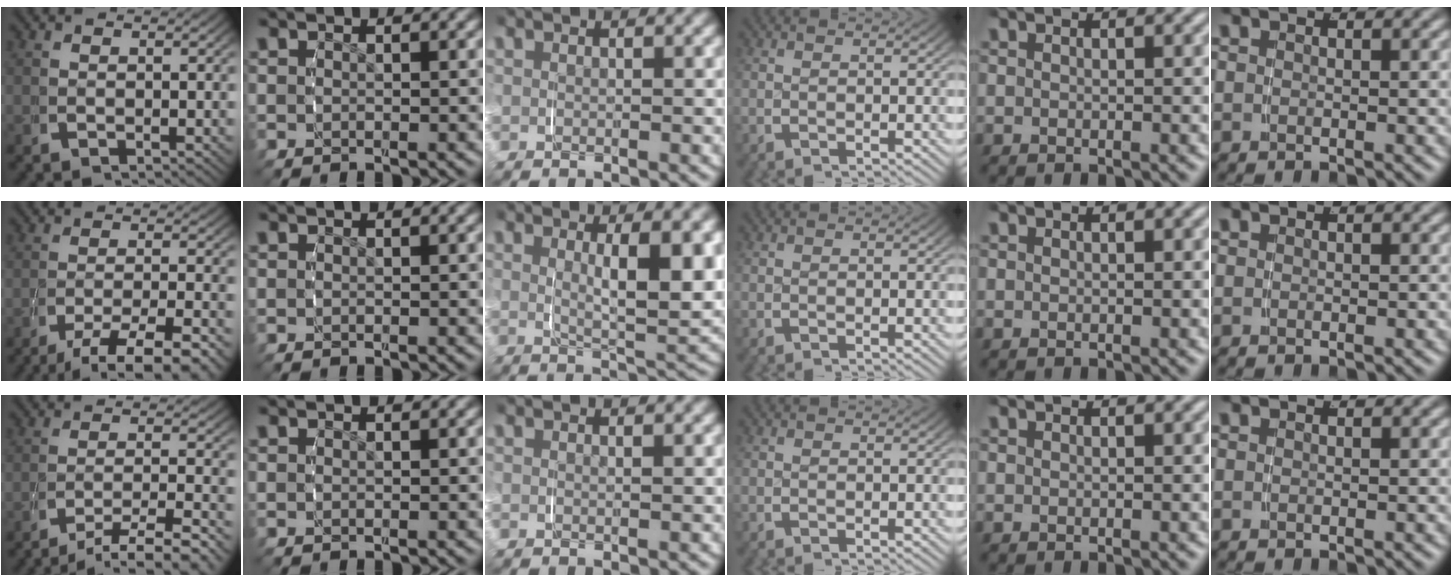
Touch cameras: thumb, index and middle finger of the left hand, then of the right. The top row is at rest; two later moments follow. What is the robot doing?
{"motion": "grasp_and_lifting", "object": "measuring cup"}